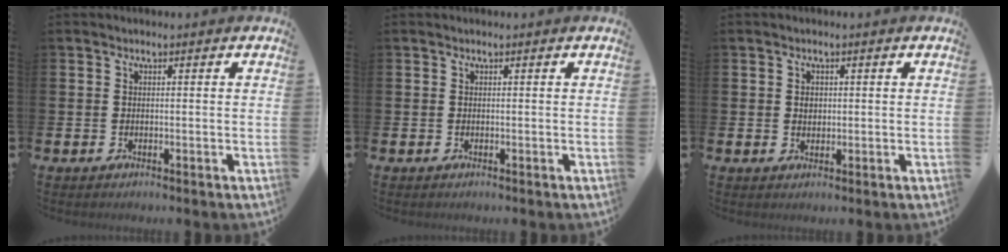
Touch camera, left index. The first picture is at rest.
{"total": 0.0}
{"total": 1.3, "force": [0.5, 1.1, 0.5], "torque": [0.012, -0.003, 0.004]}